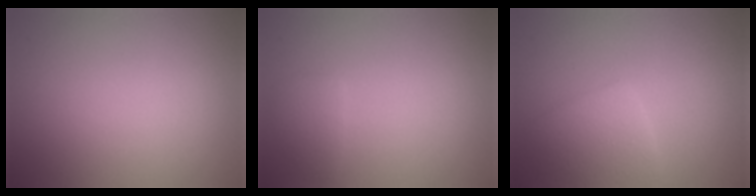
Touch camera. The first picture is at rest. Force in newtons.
{"total": 1.3, "press": 1.3, "slide": 0.1}
{"total": 3.3, "press": 3.3, "slide": 0.2}